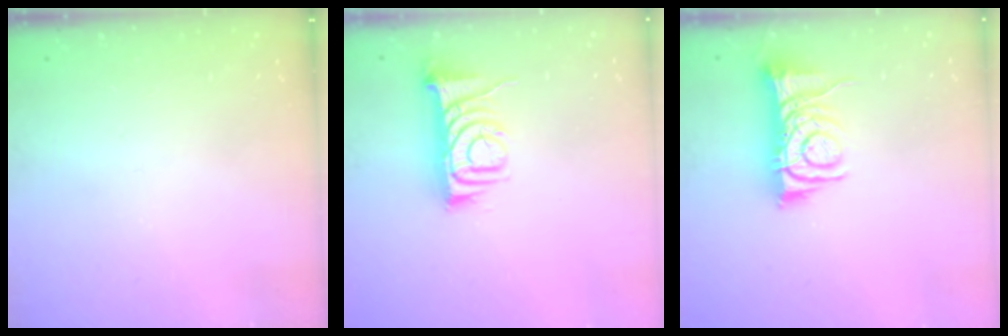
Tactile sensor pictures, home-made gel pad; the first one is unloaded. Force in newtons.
{"total": 8.1, "press": 8.1, "slide": 0.6}
{"total": 8.8, "press": 8.8, "slide": 0.3}